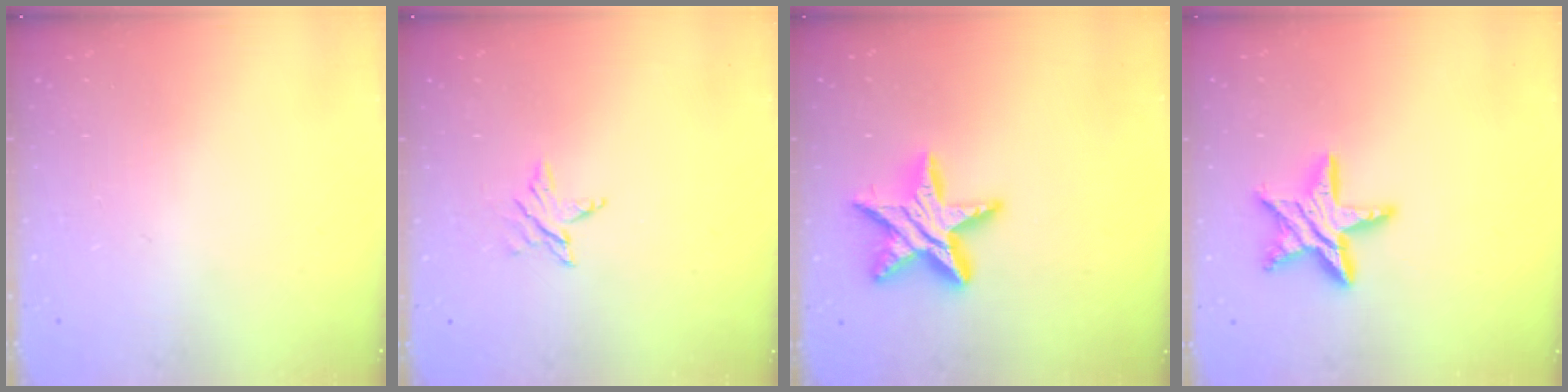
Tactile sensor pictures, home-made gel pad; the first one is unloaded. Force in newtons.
{"total": 3.4, "press": 3.4, "slide": 0.4}
{"total": 15.1, "press": 15.0, "slide": 1.4}
{"total": 13.6, "press": 13.5, "slide": 1.1}